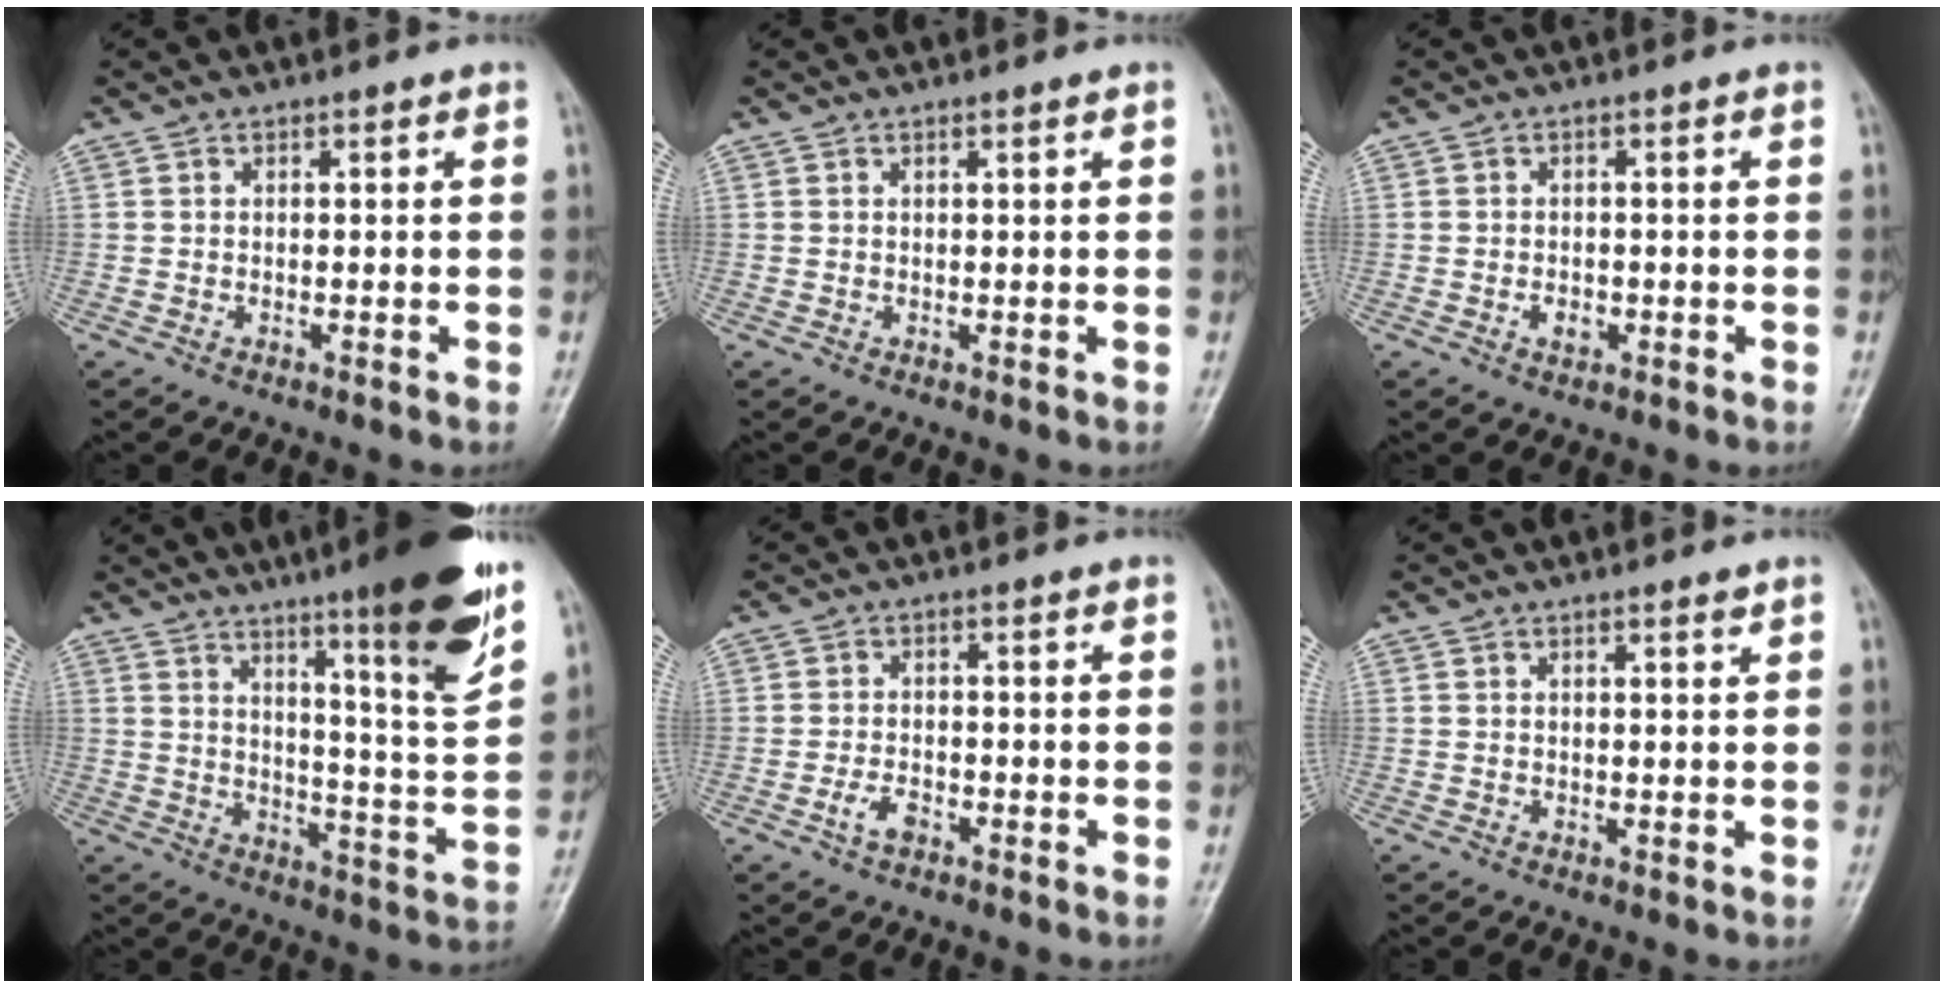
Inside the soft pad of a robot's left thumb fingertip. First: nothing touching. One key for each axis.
{"total": 0.6, "fx": 0.4, "fy": -0.1, "fz": 0.5, "tx": -0.012, "ty": -0.002, "tz": 0.008}
{"total": 1.9, "fx": -0.6, "fy": 1.3, "fz": 1.3, "tx": -0.014, "ty": 0.002, "tz": -0.008}
{"total": 18.0, "fx": 11.0, "fy": 1.4, "fz": 14.1, "tx": -0.181, "ty": -0.062, "tz": 0.163}
{"total": 2.9, "fx": -1.5, "fy": 1.5, "fz": 1.9, "tx": -0.041, "ty": 0.010, "tz": -0.028}
{"total": 1.2, "fx": 0.8, "fy": 0.1, "fz": 0.8, "tx": -0.012, "ty": -0.005, "tz": 0.013}